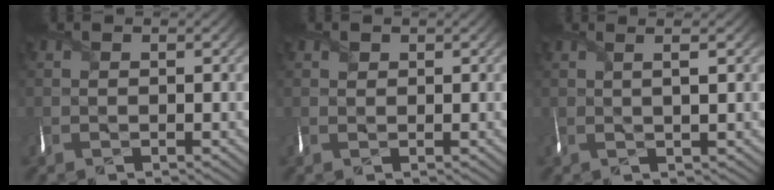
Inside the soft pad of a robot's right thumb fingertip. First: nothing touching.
{"total": 0.7, "force": [0.4, 0.5, 0.1], "torque": [0.000, 0.001, 0.008]}
{"total": 2.5, "force": [0.7, 0.2, 2.4], "torque": [-0.037, 0.010, 0.008]}